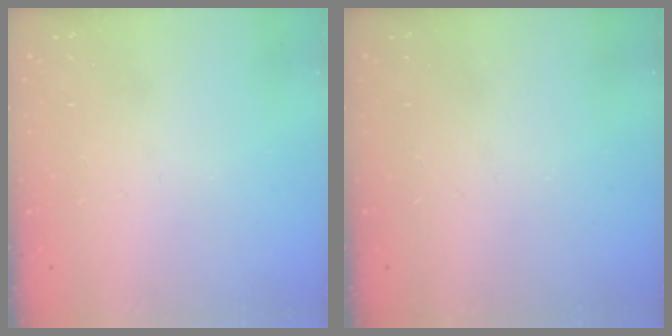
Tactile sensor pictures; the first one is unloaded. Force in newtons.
{"total": 0.0}